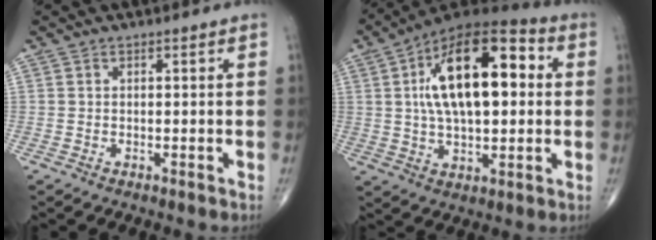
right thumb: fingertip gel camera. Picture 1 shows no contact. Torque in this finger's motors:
{"motor_torque": [-0.46, 1.45, 1.78, 0.53, 0.32]}